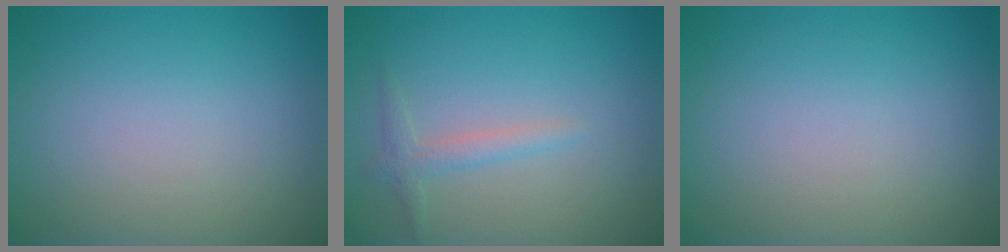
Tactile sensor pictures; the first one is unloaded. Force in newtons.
{"total": 1.5, "press": 1.5, "slide": 0.1}
{"total": 0.0}